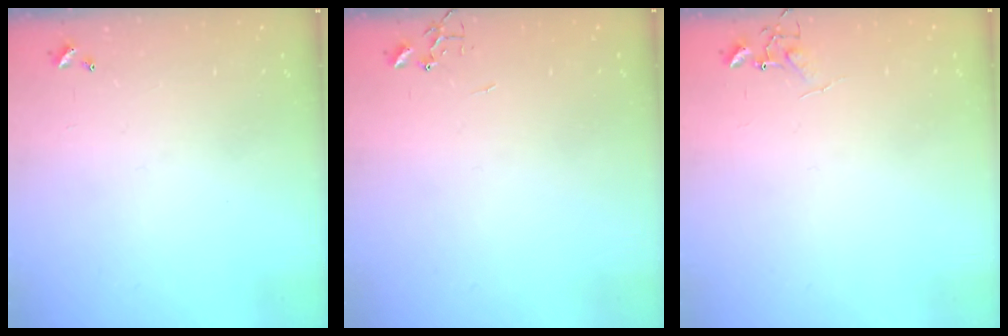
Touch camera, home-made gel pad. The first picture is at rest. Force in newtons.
{"total": 0.0}
{"total": 5.2, "press": 5.2, "slide": 0.6}